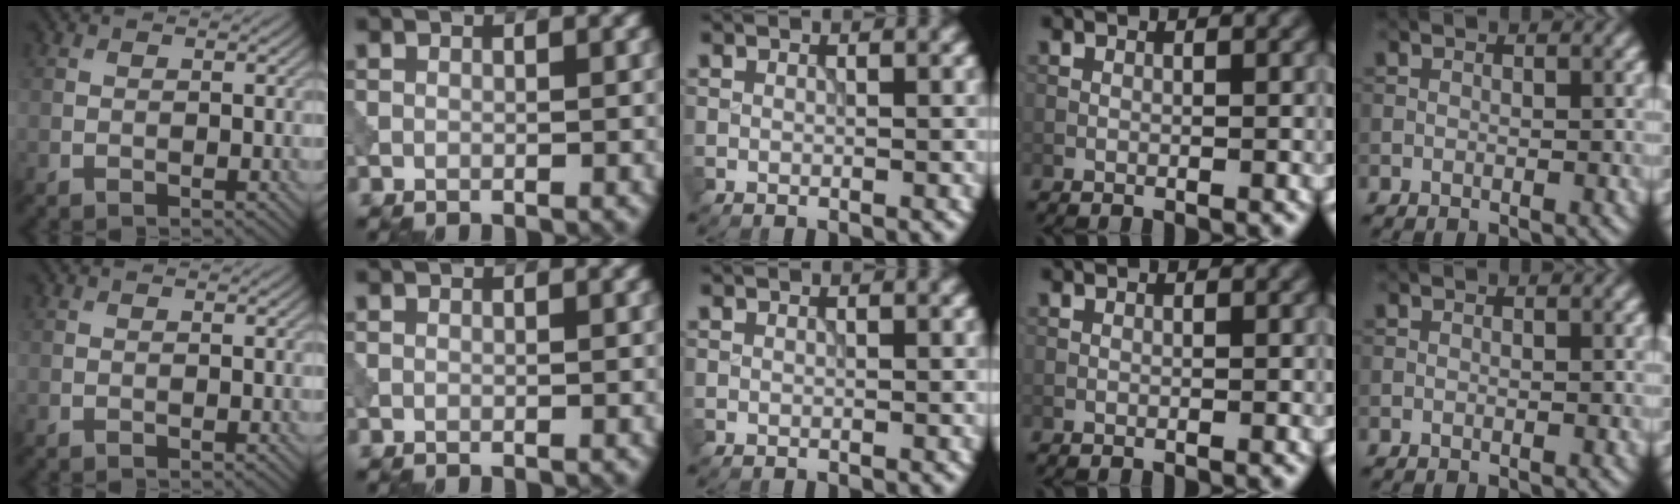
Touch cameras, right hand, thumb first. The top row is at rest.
{}